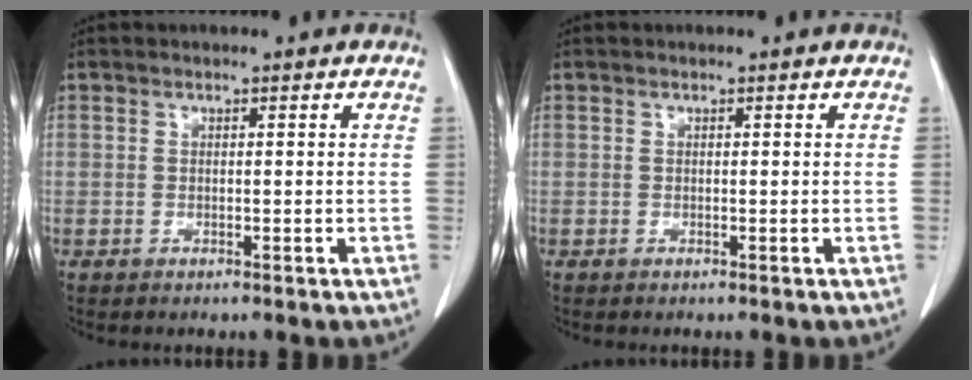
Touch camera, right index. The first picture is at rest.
{"total": 0.0}